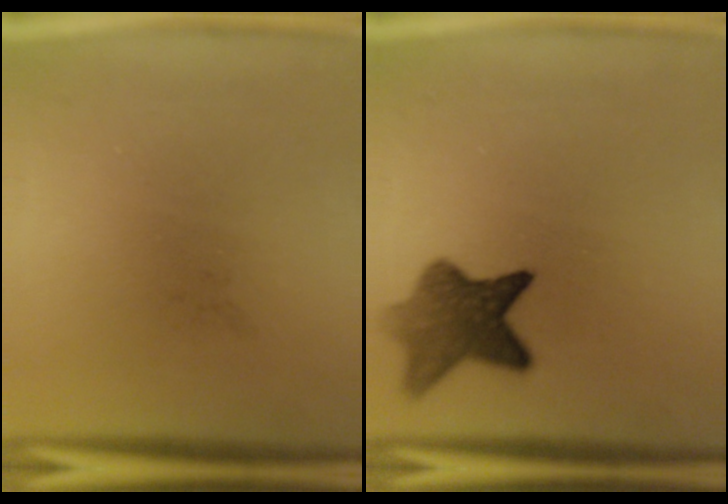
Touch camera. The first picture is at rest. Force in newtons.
{"total": 7.5}